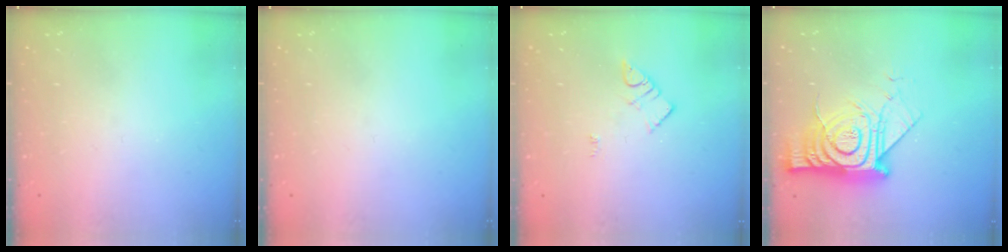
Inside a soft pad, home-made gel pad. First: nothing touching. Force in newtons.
{"total": 0.0}
{"total": 3.6, "press": 3.6, "slide": 0.4}
{"total": 17.3, "press": 17.2, "slide": 1.2}